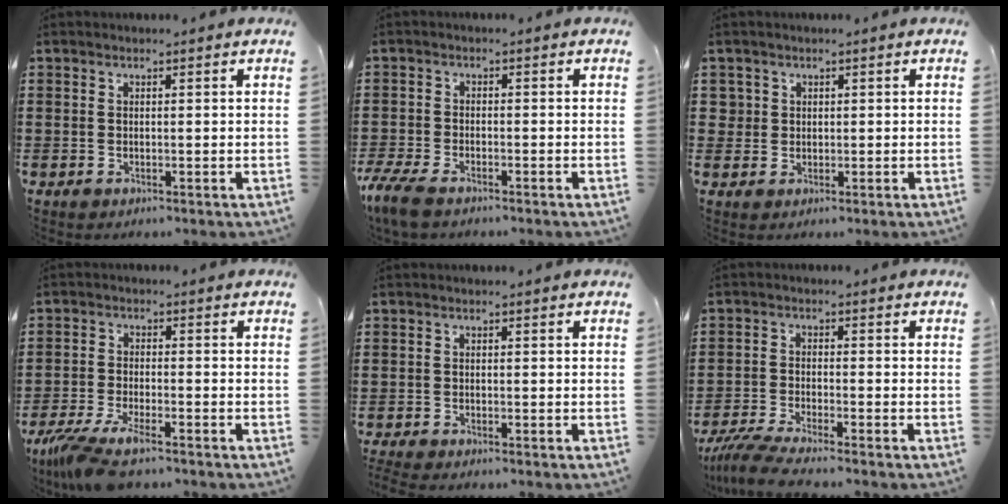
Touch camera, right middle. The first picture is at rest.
{"total": 3.9, "force": [-3.2, 0.9, 2.1], "torque": [-0.070, -0.013, -0.070]}
{"total": 2.4, "force": [0.6, 2.4, 0.2], "torque": [-0.017, 0.008, 0.010]}
{"total": 6.1, "force": [-4.7, 0.4, 3.8], "torque": [-0.094, -0.020, -0.092]}
{"total": 1.3, "force": [-1.3, -0.1, 0.2], "torque": [-0.015, -0.008, -0.028]}
{"total": 4.7, "force": [-4.3, -0.1, 2.0], "torque": [-0.054, -0.018, -0.087]}